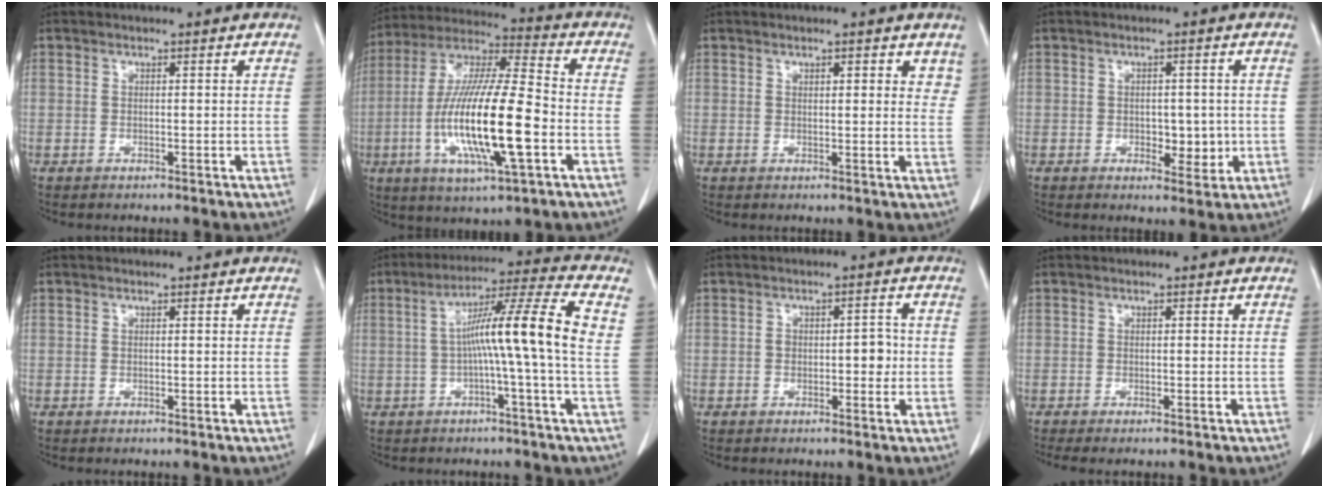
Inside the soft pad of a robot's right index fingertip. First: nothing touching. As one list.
[{"total": 19.2, "force": [-4.5, 2.4, 18.5], "torque": [-0.367, -0.013, -0.080]}, {"total": 3.7, "force": [2.5, 1.5, 2.3], "torque": [-0.012, -0.001, 0.027]}, {"total": 4.2, "force": [-0.8, 2.3, 3.3], "torque": [-0.039, 0.000, -0.004]}, {"total": 0.0}, {"total": 11.6, "force": [0.4, -1.6, 11.5], "torque": [-0.183, 0.019, -0.002]}, {"total": 3.4, "force": [-0.4, 1.9, 2.8], "torque": [-0.038, 0.011, -0.004]}, {"total": 2.5, "force": [-2.0, 0.2, 1.5], "torque": [-0.020, -0.006, -0.029]}]